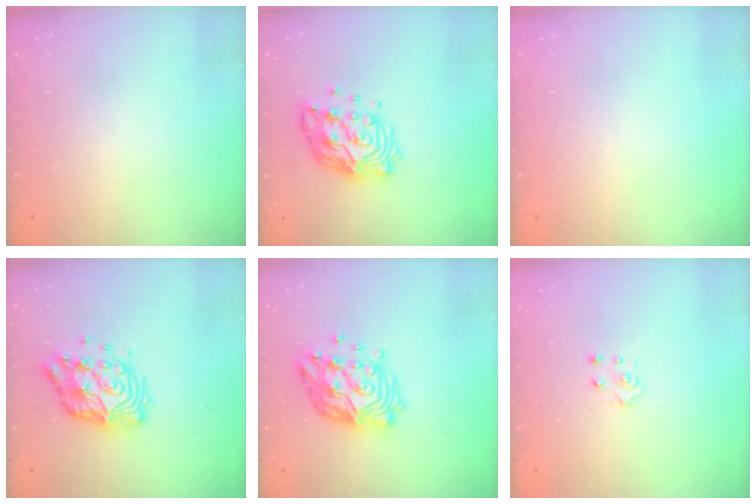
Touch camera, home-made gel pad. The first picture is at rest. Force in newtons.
{"total": 13.7, "press": 13.6, "slide": 1.4}
{"total": 0.0}
{"total": 13.3, "press": 13.2, "slide": 1.1}
{"total": 16.5, "press": 16.4, "slide": 1.7}
{"total": 4.6, "press": 4.6, "slide": 0.4}